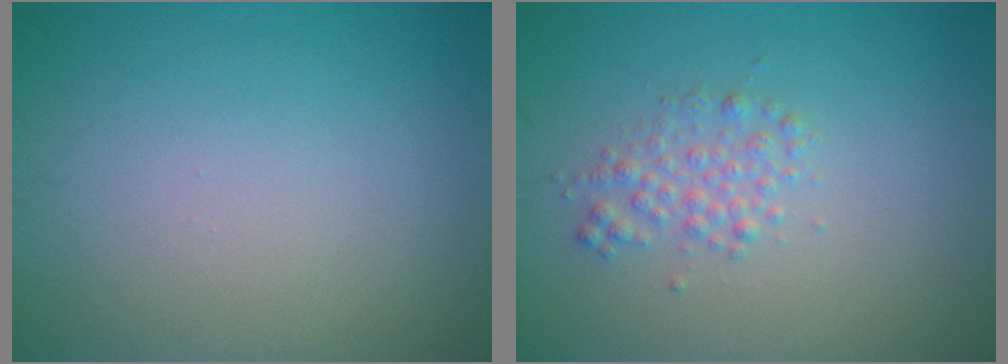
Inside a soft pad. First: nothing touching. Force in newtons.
{"total": 2.0, "press": 2.0, "slide": 0.0}